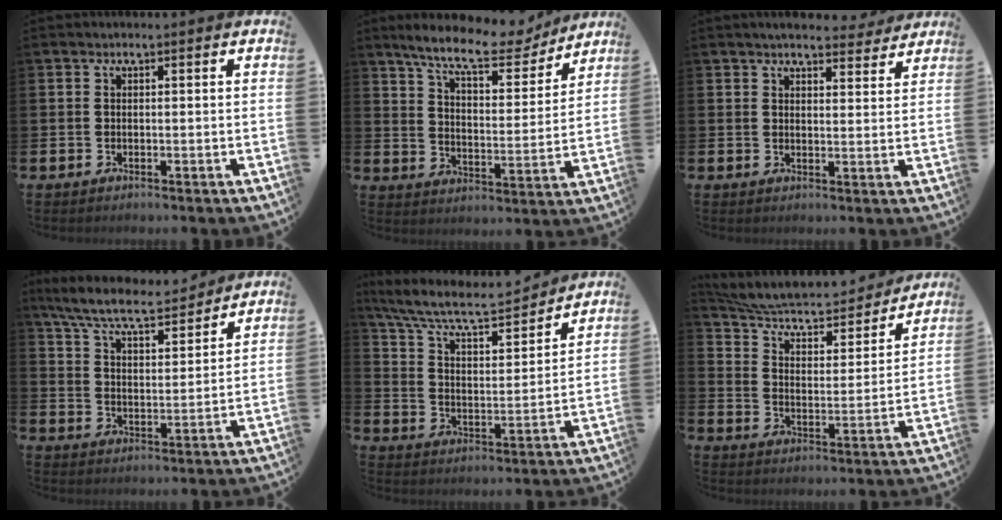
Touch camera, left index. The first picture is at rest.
{"total": 10.1, "force": [9.1, 2.2, 3.9], "torque": [-0.098, -0.051, 0.157]}
{"total": 4.4, "force": [4.3, 0.8, 0.8], "torque": [-0.013, -0.022, 0.076]}
{"total": 8.0, "force": [7.4, 1.1, 2.7], "torque": [-0.085, -0.045, 0.129]}
{"total": 8.4, "force": [7.5, 2.1, 3.2], "torque": [-0.098, -0.049, 0.126]}
{"total": 7.8, "force": [7.1, 2.1, 2.5], "torque": [-0.086, -0.053, 0.120]}